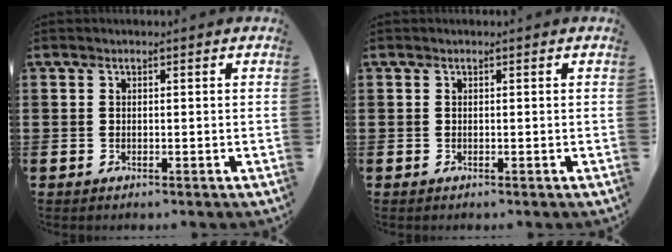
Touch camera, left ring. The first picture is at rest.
{"total": 0.0}